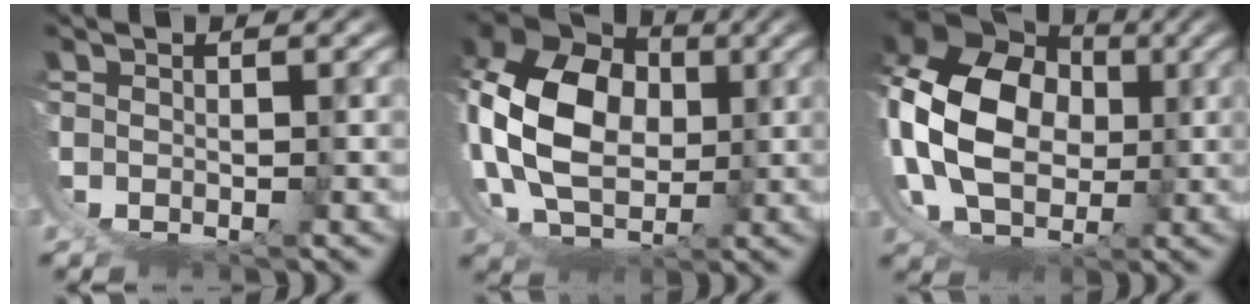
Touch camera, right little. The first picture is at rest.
{"total": 12.4, "force": [4.0, 8.3, 8.2], "torque": [-0.201, -0.032, 0.091]}
{"total": 14.2, "force": [4.0, 10.3, 8.9], "torque": [-0.223, -0.038, 0.086]}